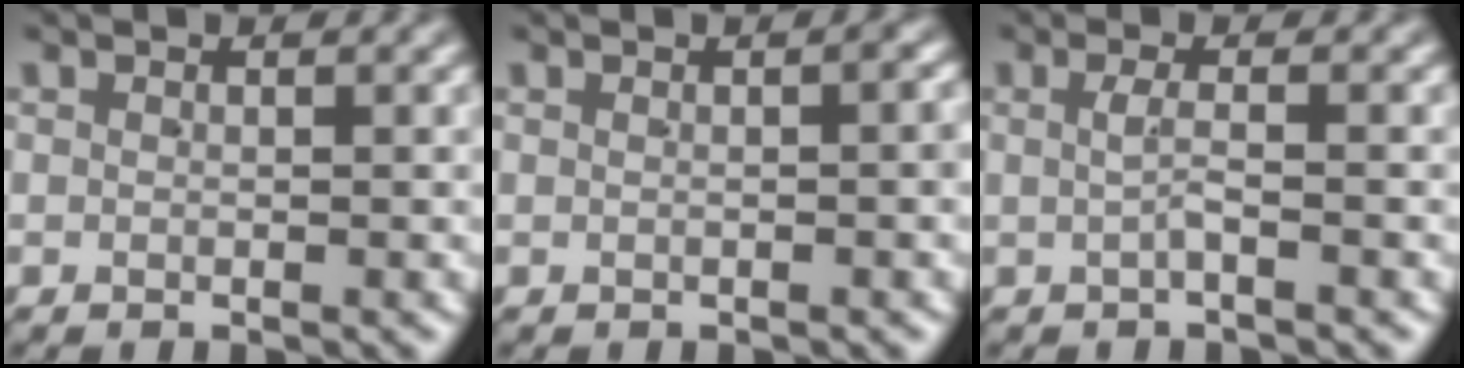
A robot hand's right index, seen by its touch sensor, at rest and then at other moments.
{"total": 1.3, "force": [0.2, 0.1, 1.3], "torque": [-0.014, 0.005, 0.002]}
{"total": 1.2, "force": [-0.5, -0.3, 1.1], "torque": [-0.027, -0.003, -0.006]}